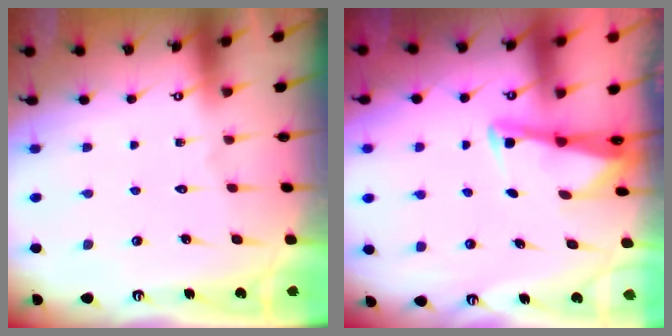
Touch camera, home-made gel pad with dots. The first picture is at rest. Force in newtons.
{"total": 2.8, "press": 2.8, "slide": 0.2}